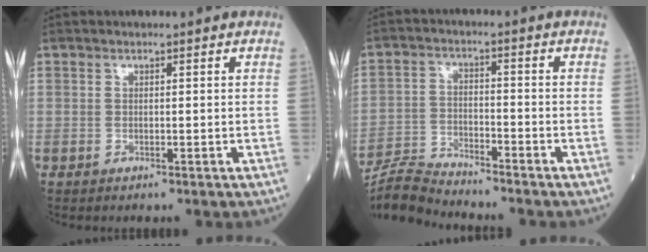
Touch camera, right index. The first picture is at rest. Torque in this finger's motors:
{"motor_torque": [-0.26, -0.15, -0.58, -0.21]}